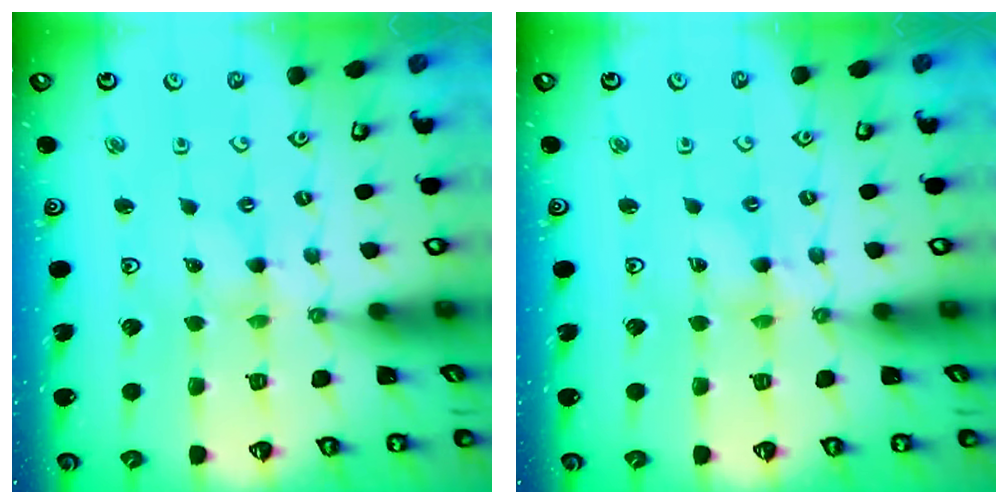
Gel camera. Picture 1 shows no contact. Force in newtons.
{"total": 2.6, "press": 2.6, "slide": 0.4}